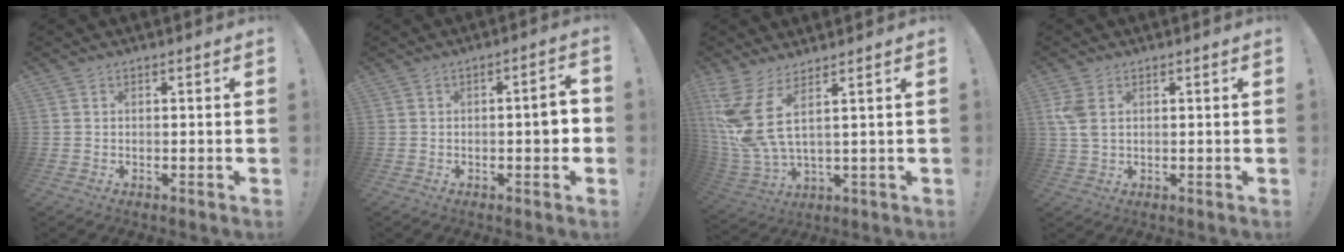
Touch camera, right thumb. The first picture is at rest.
{"total": 4.8, "force": [-1.1, 1.1, 4.6], "torque": [-0.065, 0.006, -0.020]}
{"total": 11.5, "force": [4.5, 3.5, 10.0], "torque": [-0.210, -0.033, 0.073]}
{"total": 4.9, "force": [1.5, 2.9, 3.7], "torque": [-0.071, -0.003, 0.030]}